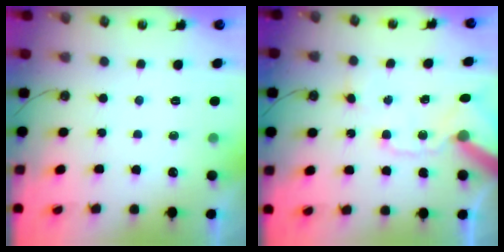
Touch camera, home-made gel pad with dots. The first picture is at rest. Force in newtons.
{"total": 13.6, "press": 13.4, "slide": 2.0}